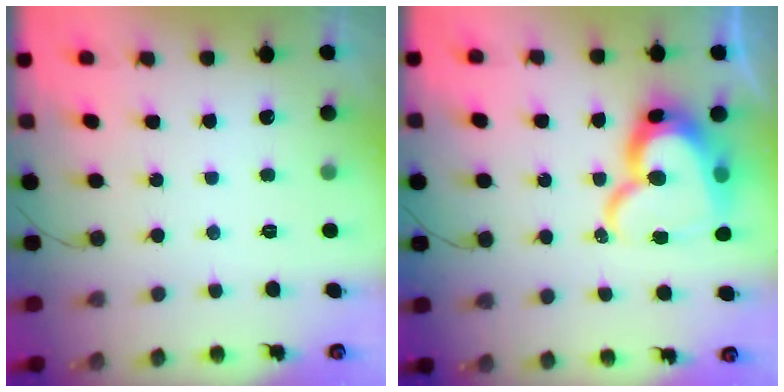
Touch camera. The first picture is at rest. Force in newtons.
{"total": 19.1, "press": 19.0, "slide": 2.1}